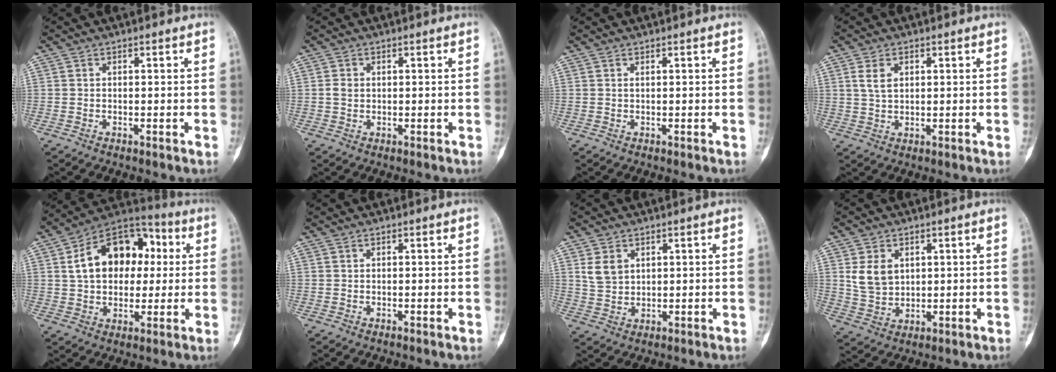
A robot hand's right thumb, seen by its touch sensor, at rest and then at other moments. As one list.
[{"total": 1.7, "force": [0.1, 1.4, 1.0], "torque": [-0.018, 0.002, 0.004]}, {"total": 0.0}, {"total": 3.9, "force": [1.4, 2.5, 2.8], "torque": [-0.049, -0.001, 0.031]}, {"total": 18.1, "force": [3.4, 12.3, 12.9], "torque": [-0.169, 0.024, 0.050]}, {"total": 0.0}, {"total": 4.6, "force": [1.8, 3.4, 2.4], "torque": [-0.036, -0.008, 0.043]}, {"total": 6.6, "force": [2.0, 5.0, 3.9], "torque": [-0.055, -0.011, 0.048]}]